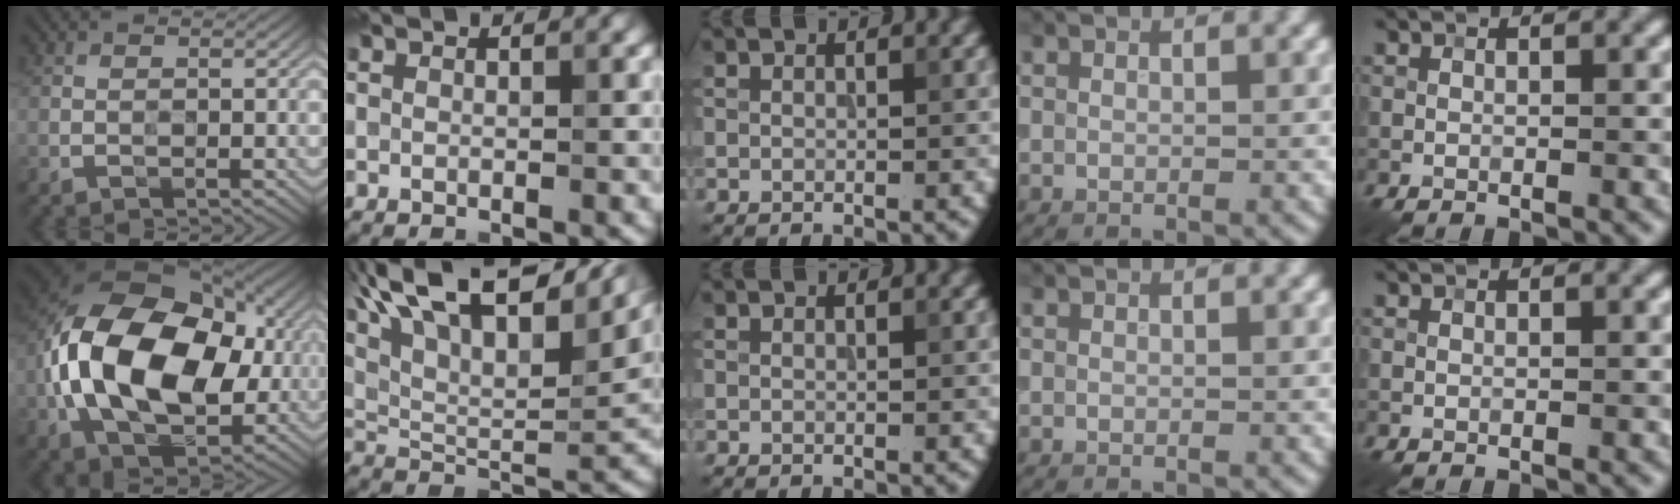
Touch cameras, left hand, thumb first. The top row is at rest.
{"thumb": {"total": 18.3, "force": [0.0, 12.2, 13.5], "torque": [-0.262, 0.004, 0.001]}, "index": {"total": 17.0, "force": [10.5, 6.8, 11.5], "torque": [-0.222, 0.051, 0.173]}}